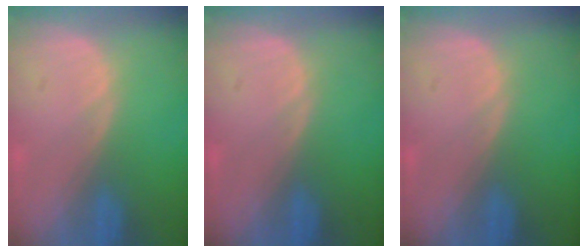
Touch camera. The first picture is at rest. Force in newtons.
{"total": 0.0}
{"total": 0.0}